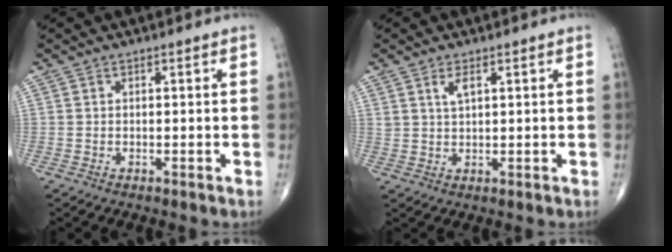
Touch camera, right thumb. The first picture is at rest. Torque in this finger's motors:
{"motor_torque": [0.32, -0.47, 0.09, 0.13, 0.01]}